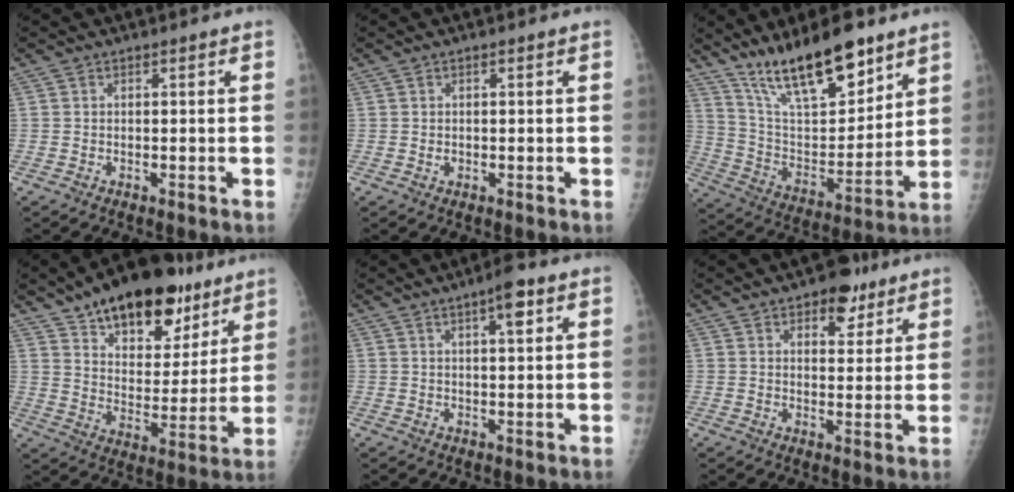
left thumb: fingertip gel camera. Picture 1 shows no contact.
{"total": 0.8, "force": [0.1, 0.6, 0.5], "torque": [-0.004, 0.000, 0.002]}
{"total": 19.5, "force": [13.9, 6.5, 12.0], "torque": [-0.159, -0.080, 0.252]}
{"total": 22.5, "force": [14.5, 11.3, 13.0], "torque": [-0.159, -0.052, 0.231]}
{"total": 5.1, "force": [2.6, 1.4, 4.2], "torque": [-0.055, -0.007, 0.035]}
{"total": 7.3, "force": [4.4, 4.0, 4.1], "torque": [-0.025, -0.019, 0.059]}